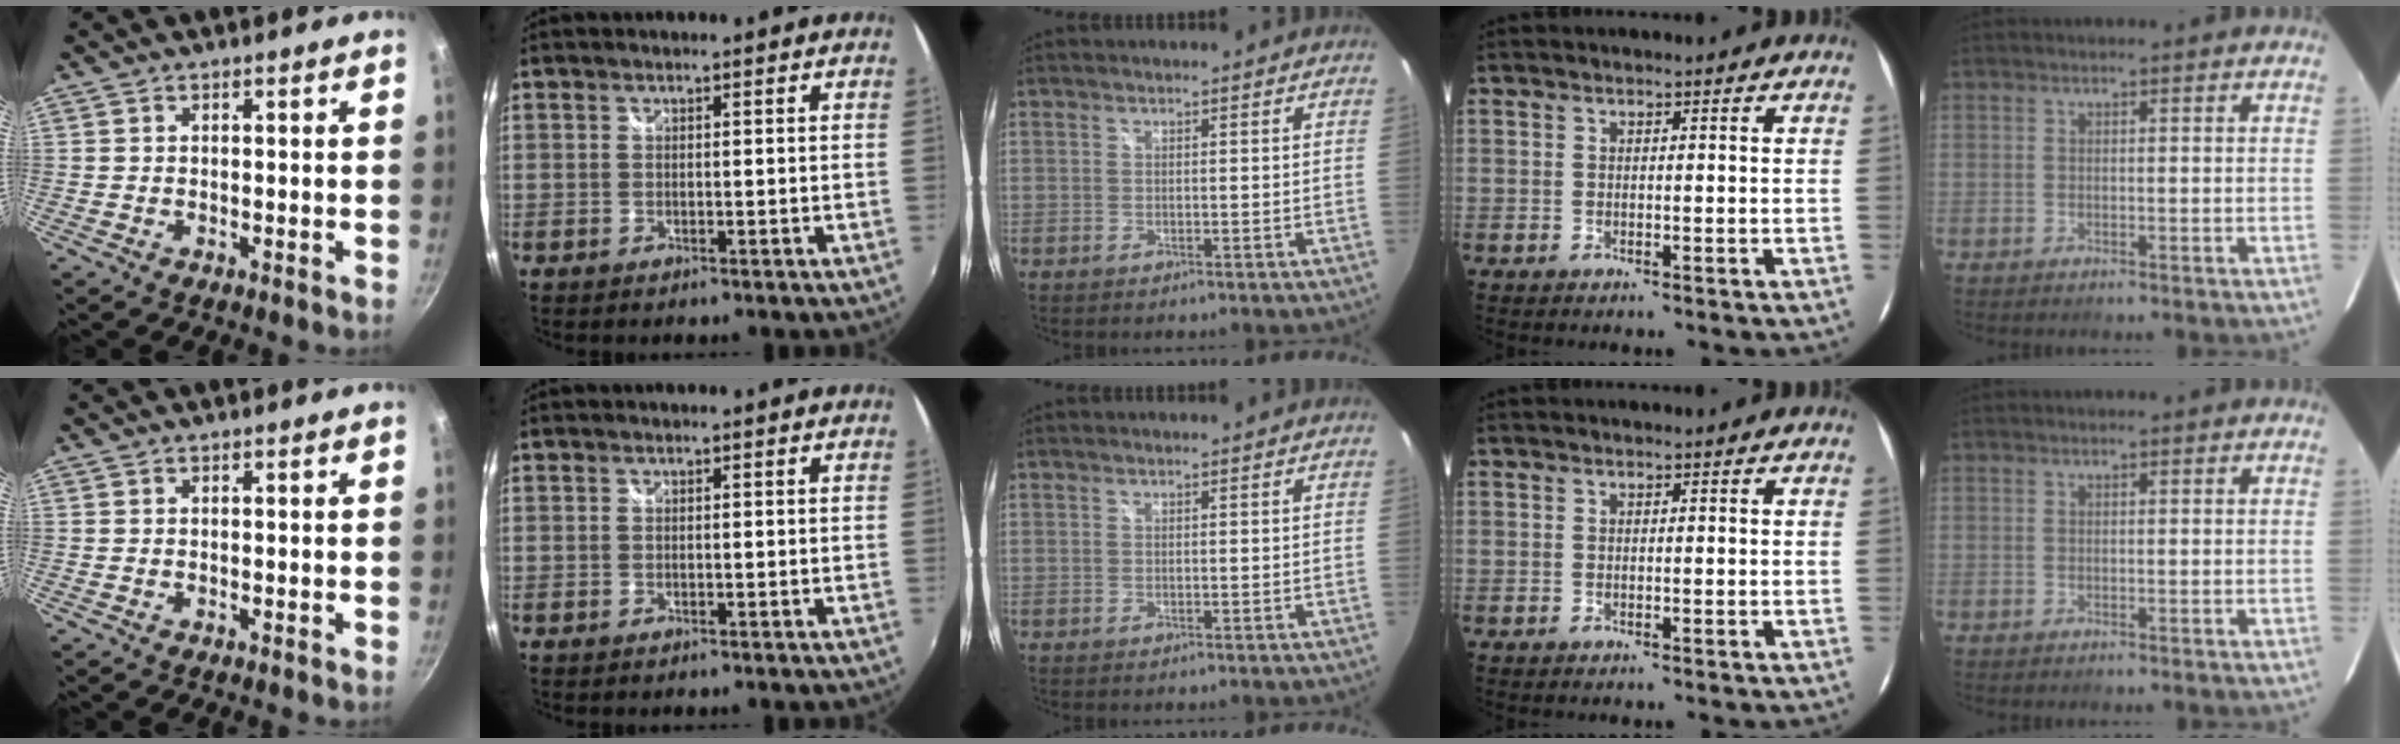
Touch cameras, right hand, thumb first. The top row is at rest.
{}